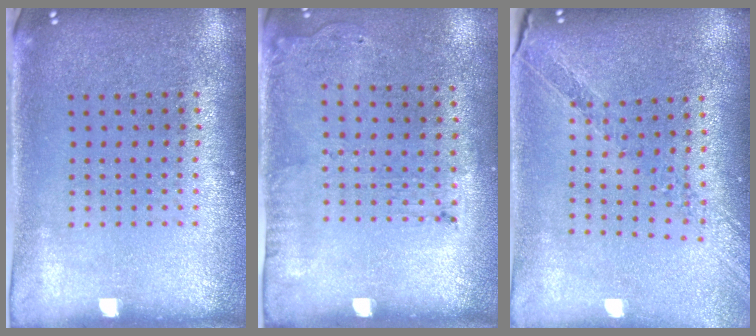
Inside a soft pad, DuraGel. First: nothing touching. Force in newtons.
{"total": 1.8, "press": 1.2, "slide": 1.4}
{"total": 1.0, "press": 1.0, "slide": 0.1}